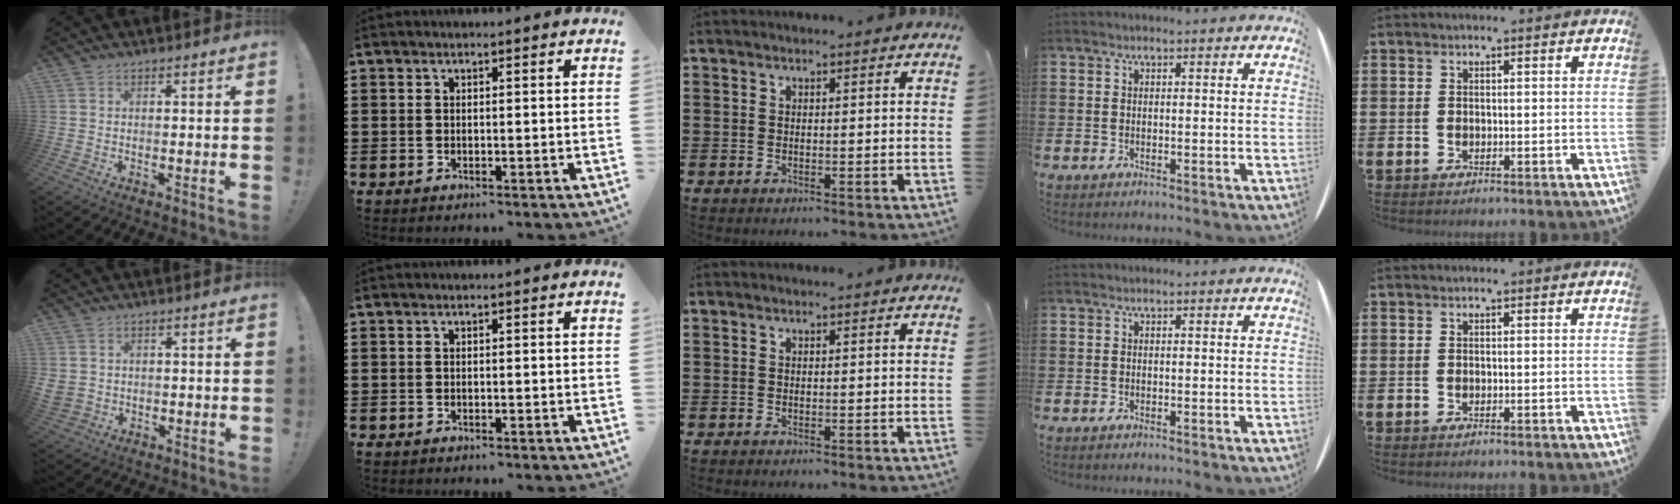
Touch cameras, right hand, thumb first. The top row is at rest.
{"thumb": {"total": 3.4, "force": [0.8, 3.2, 1.1], "torque": [-0.021, -0.004, 0.017]}}